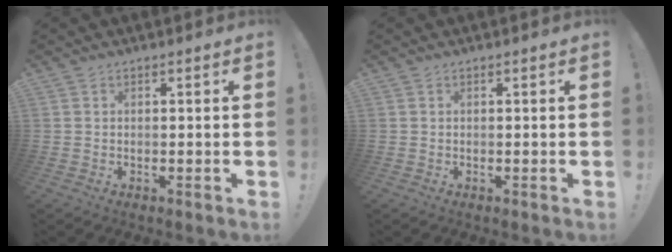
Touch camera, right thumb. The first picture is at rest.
{"total": 0.0}